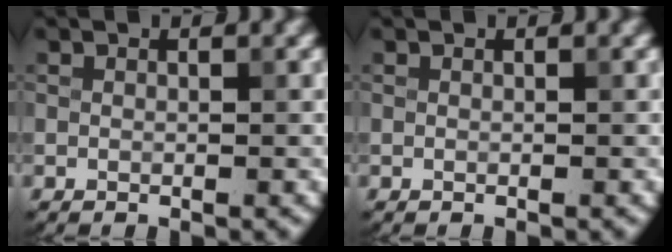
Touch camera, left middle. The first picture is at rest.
{"total": 0.0}